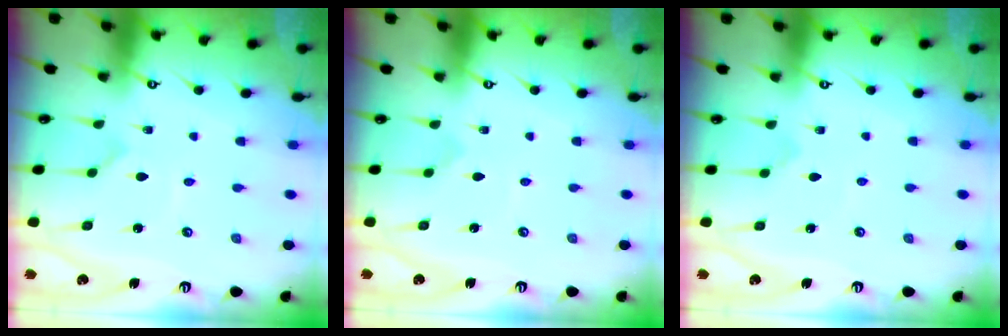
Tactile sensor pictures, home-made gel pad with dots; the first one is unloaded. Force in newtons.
{"total": 0.7, "press": 0.7, "slide": 0.0}
{"total": 3.5, "press": 3.5, "slide": 0.2}